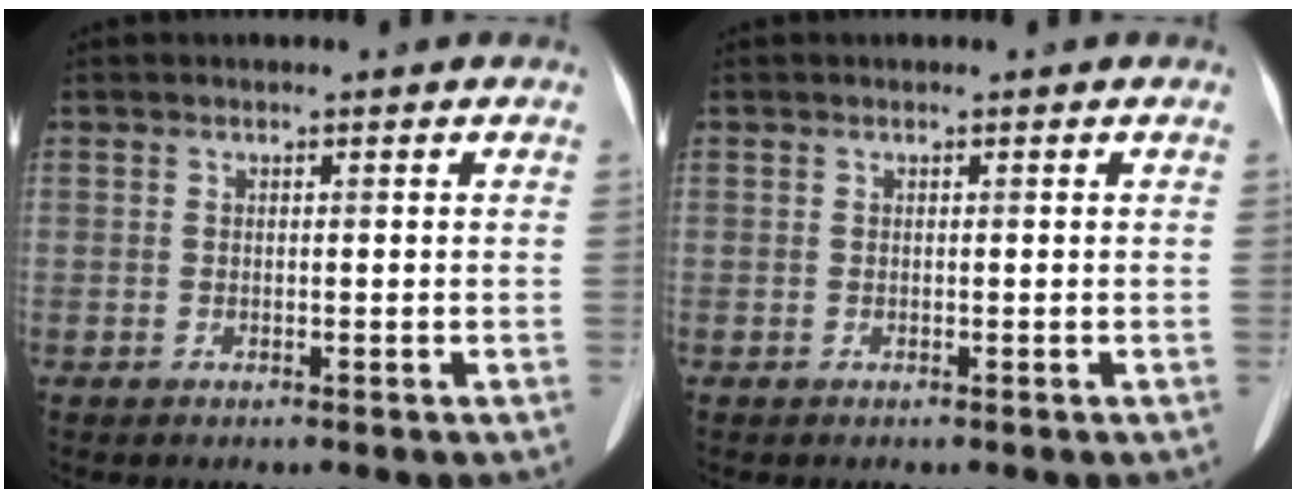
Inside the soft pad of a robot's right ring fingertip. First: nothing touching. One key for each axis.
{"total": 0.0}